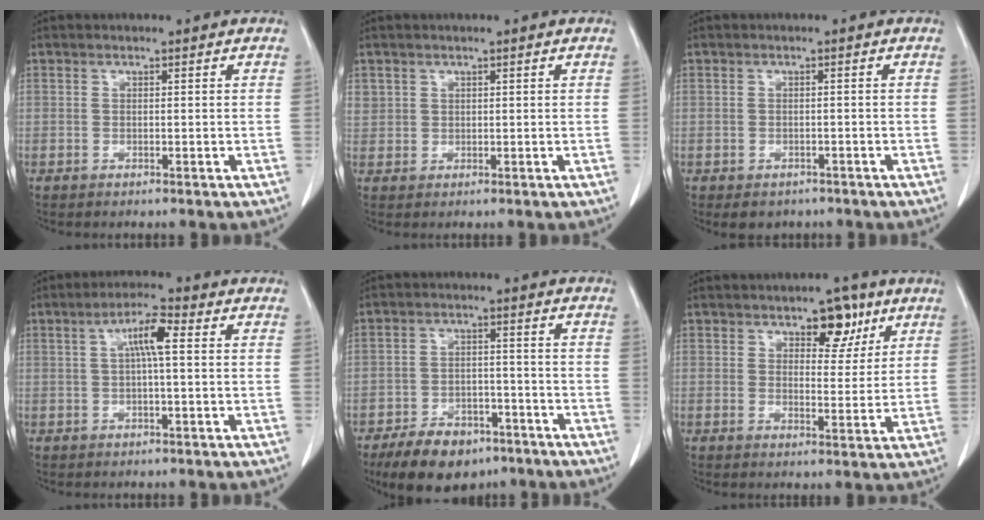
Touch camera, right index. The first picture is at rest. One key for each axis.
{"total": 2.3, "fx": 1.1, "fy": 2.0, "fz": 0.4, "tx": -0.007, "ty": 0.015, "tz": 0.024}
{"total": 3.2, "fx": -2.4, "fy": 2.1, "fz": 0.7, "tx": -0.005, "ty": 0.003, "tz": -0.029}
{"total": 4.9, "fx": 0.9, "fy": 0.5, "fz": 4.8, "tx": -0.089, "ty": 0.012, "tz": 0.014}
{"total": 10.0, "fx": -7.2, "fy": 5.1, "fz": 4.8, "tx": -0.082, "ty": 0.000, "tz": -0.115}
{"total": 6.0, "fx": 3.5, "fy": 3.1, "fz": 3.8, "tx": -0.046, "ty": 0.003, "tz": 0.048}